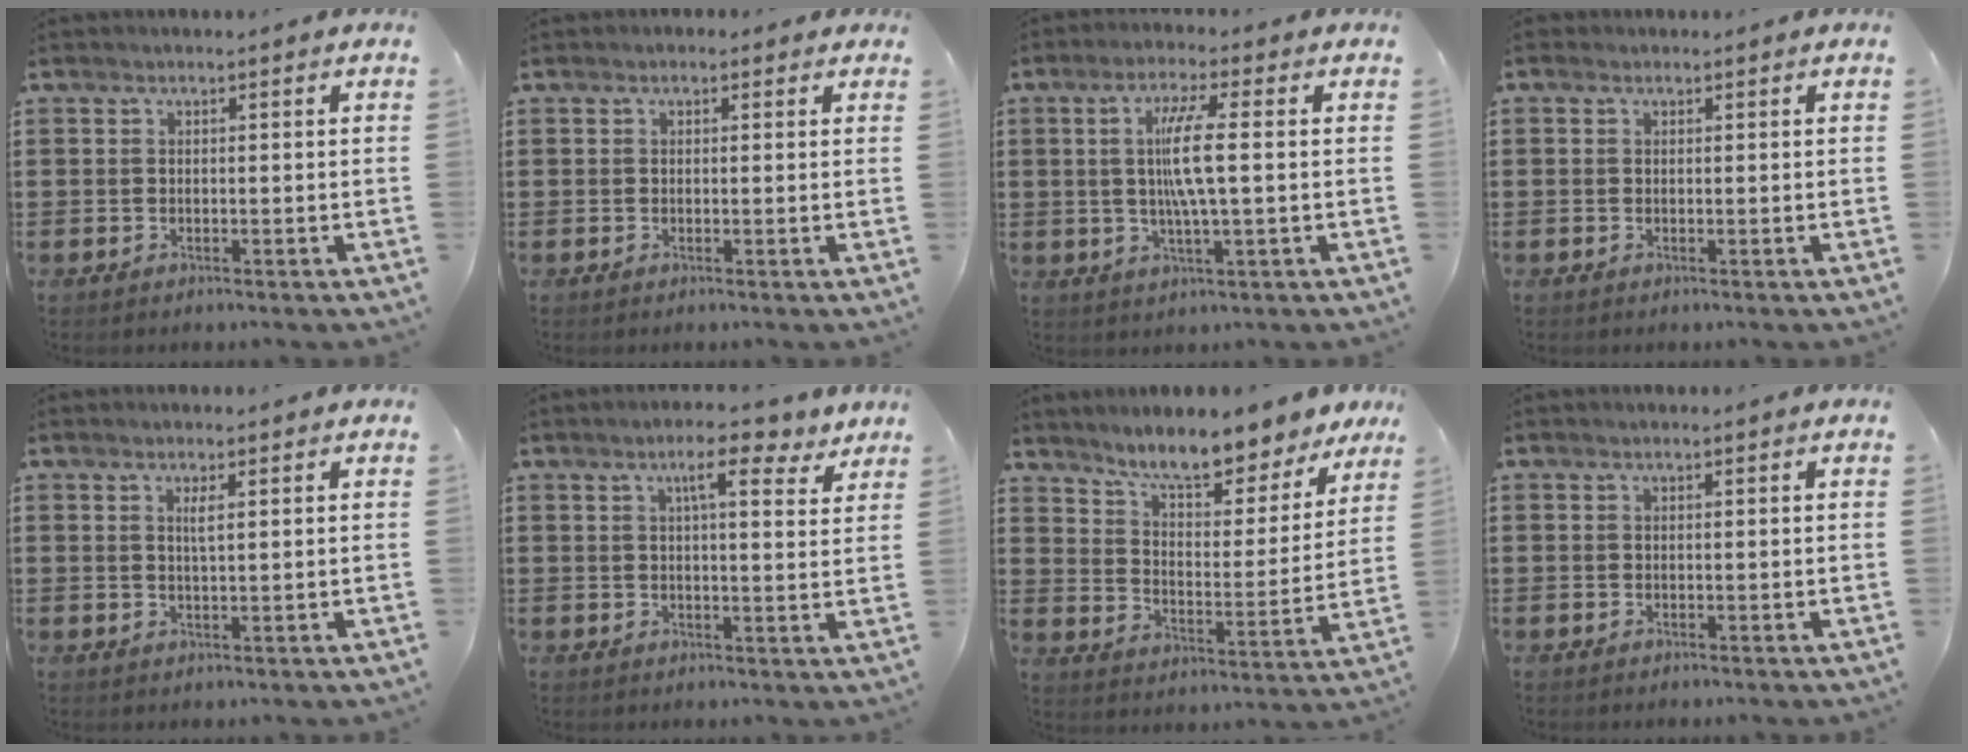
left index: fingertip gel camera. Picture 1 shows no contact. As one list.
[{"total": 0.8, "force": [0.1, 0.7, 0.3], "torque": [-0.010, 0.007, 0.000]}, {"total": 7.3, "force": [0.7, 0.6, 7.2], "torque": [-0.150, -0.004, 0.001]}, {"total": 0.0}, {"total": 1.9, "force": [0.7, 0.3, 1.7], "torque": [-0.035, 0.004, 0.010]}, {"total": 6.2, "force": [4.2, 1.2, 4.3], "torque": [-0.071, -0.010, 0.066]}, {"total": 8.7, "force": [7.9, 0.7, 3.6], "torque": [-0.084, -0.051, 0.134]}, {"total": 0.0}]